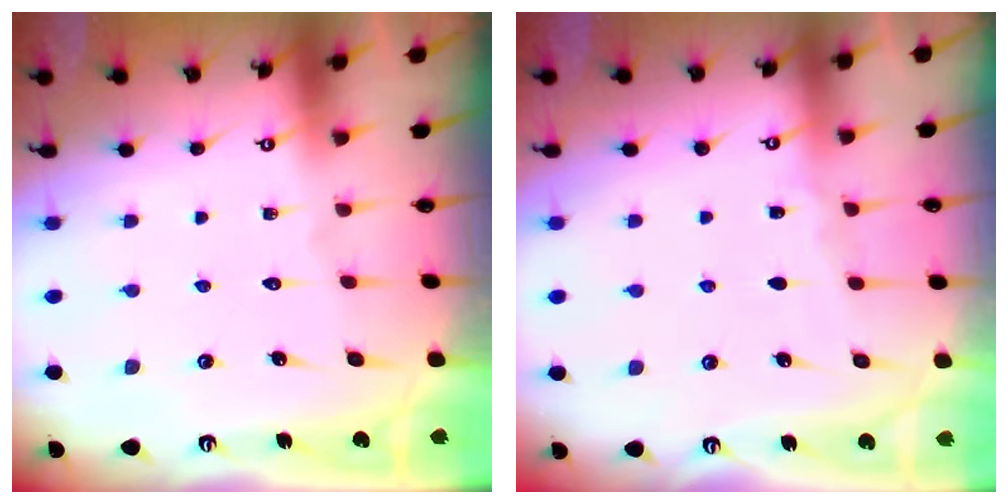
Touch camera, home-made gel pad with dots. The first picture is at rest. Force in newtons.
{"total": 2.8, "press": 2.8, "slide": 0.4}